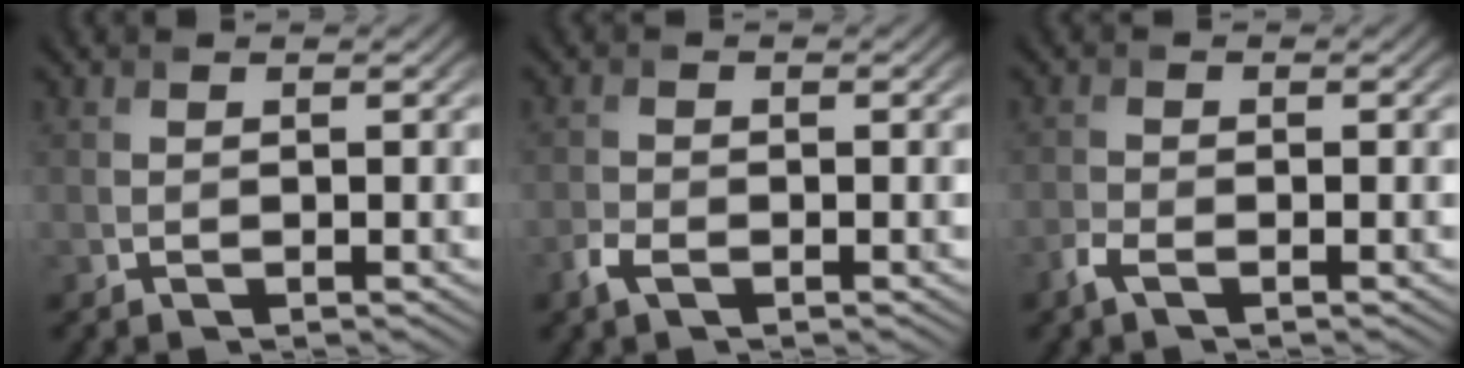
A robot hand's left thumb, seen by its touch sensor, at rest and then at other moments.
{"total": 2.2, "force": [-1.4, 1.0, 1.4], "torque": [-0.035, -0.003, -0.034]}
{"total": 2.0, "force": [-1.3, 0.6, 1.3], "torque": [-0.036, -0.003, -0.034]}